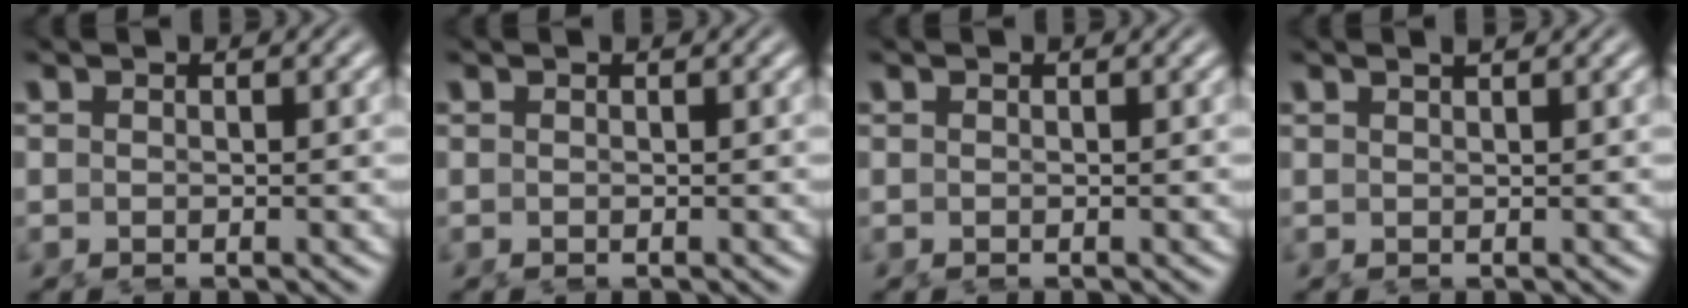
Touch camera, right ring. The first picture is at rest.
{"total": 0.0}
{"total": 0.0}
{"total": 0.9, "force": [0.8, 0.0, 0.5], "torque": [-0.005, 0.004, 0.015]}